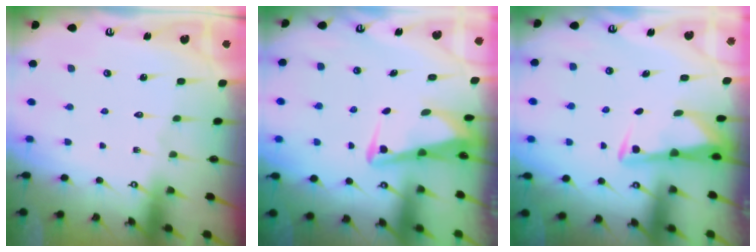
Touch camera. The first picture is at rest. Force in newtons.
{"total": 3.5, "press": 3.4, "slide": 0.8}
{"total": 3.1, "press": 3.1, "slide": 0.3}